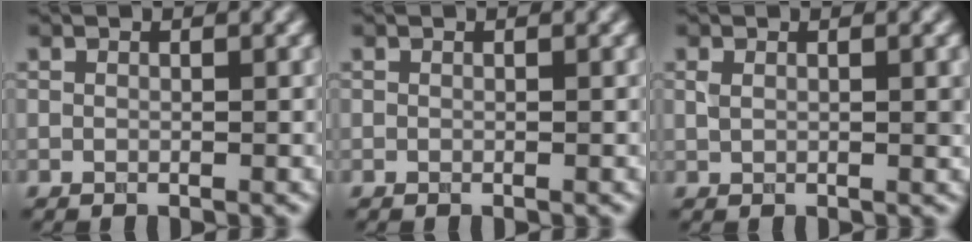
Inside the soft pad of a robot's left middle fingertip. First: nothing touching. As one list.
[{"total": 0.0}, {"total": 1.8, "force": [0.6, 0.7, 1.5], "torque": [-0.029, -0.002, 0.012]}]